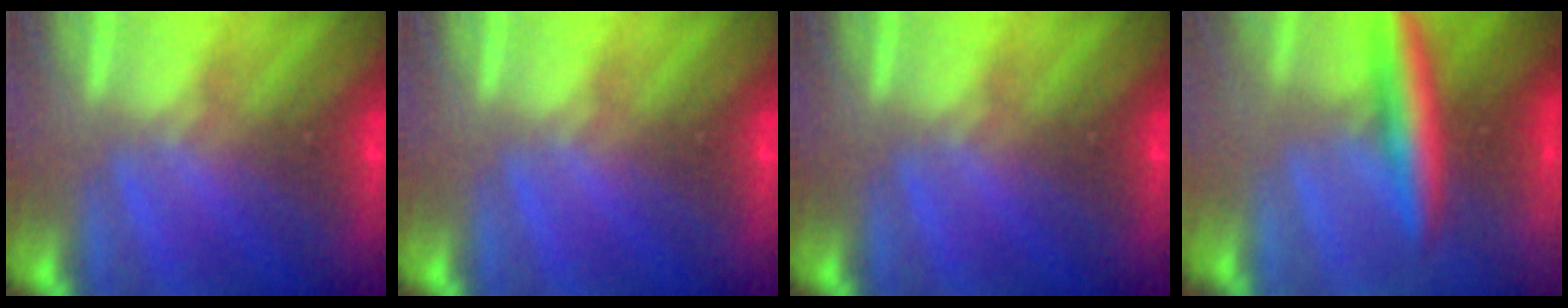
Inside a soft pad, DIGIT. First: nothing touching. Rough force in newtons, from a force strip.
{"total": 0.0}
{"total": 0.0}
{"total": 9.0}